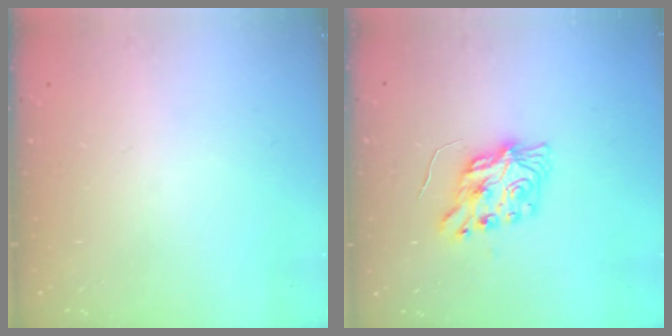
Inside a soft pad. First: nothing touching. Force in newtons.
{"total": 8.6, "press": 8.6, "slide": 1.0}